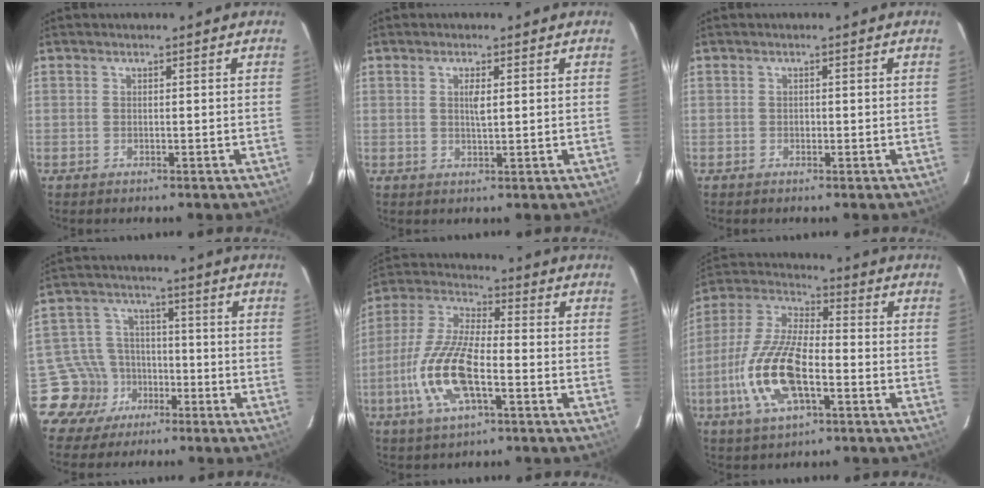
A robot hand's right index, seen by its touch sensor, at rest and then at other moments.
{"total": 2.4, "force": [0.6, 0.7, 2.2], "torque": [-0.039, -0.002, 0.010]}
{"total": 0.7, "force": [-0.2, 0.6, 0.2], "torque": [-0.002, 0.001, -0.003]}
{"total": 9.0, "force": [-4.8, 7.6, 0.2], "torque": [-0.030, 0.028, -0.072]}
{"total": 14.8, "force": [-4.7, 5.1, 13.0], "torque": [-0.281, -0.005, -0.094]}
{"total": 16.1, "force": [-5.0, 6.3, 14.0], "torque": [-0.301, -0.006, -0.098]}